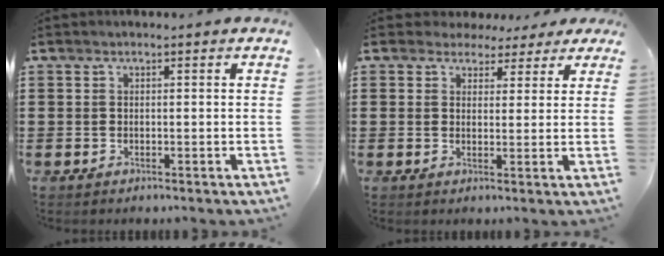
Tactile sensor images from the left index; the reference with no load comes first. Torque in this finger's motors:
{"motor_torque": [1.09, -1.05, 0.14, -0.01]}